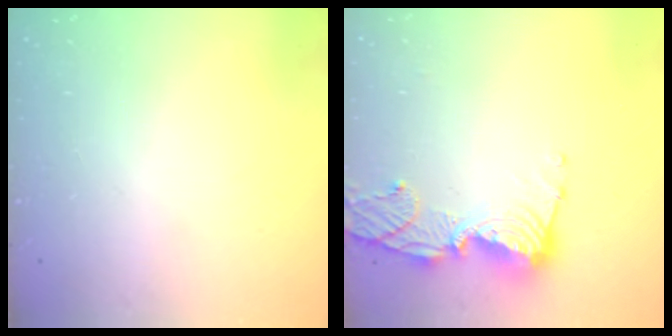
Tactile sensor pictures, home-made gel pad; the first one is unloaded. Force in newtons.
{"total": 12.9, "press": 12.8, "slide": 1.6}